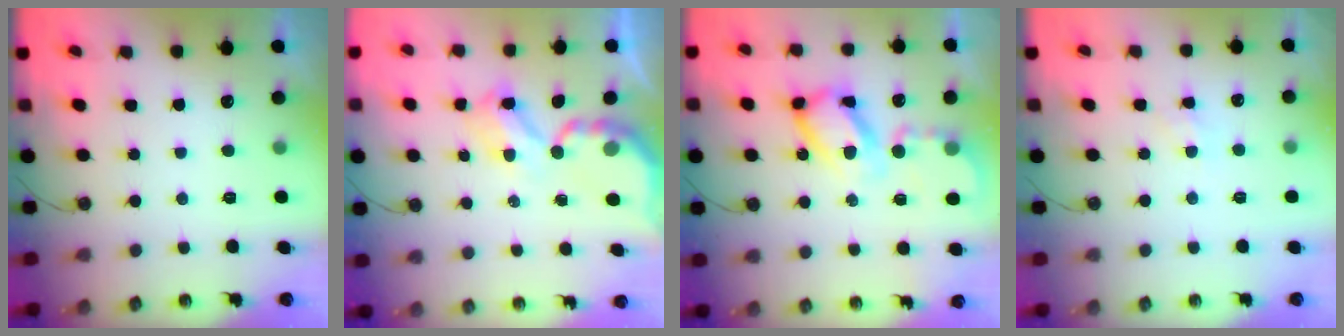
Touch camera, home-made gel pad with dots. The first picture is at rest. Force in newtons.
{"total": 5.3, "press": 5.3, "slide": 0.4}
{"total": 13.9, "press": 13.8, "slide": 1.3}
{"total": 4.2, "press": 4.2, "slide": 0.6}